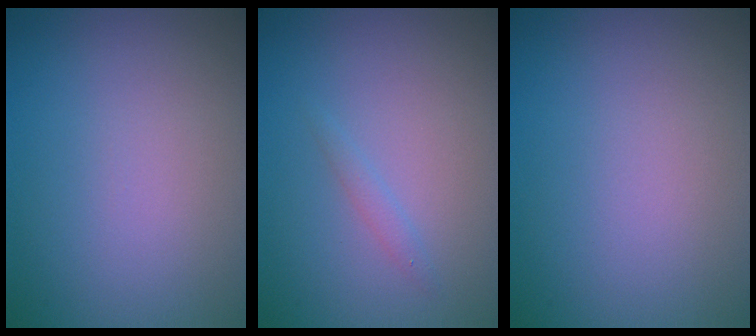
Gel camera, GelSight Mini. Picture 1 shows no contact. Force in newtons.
{"total": 0.8, "press": 0.8, "slide": 0.1}
{"total": 0.0}